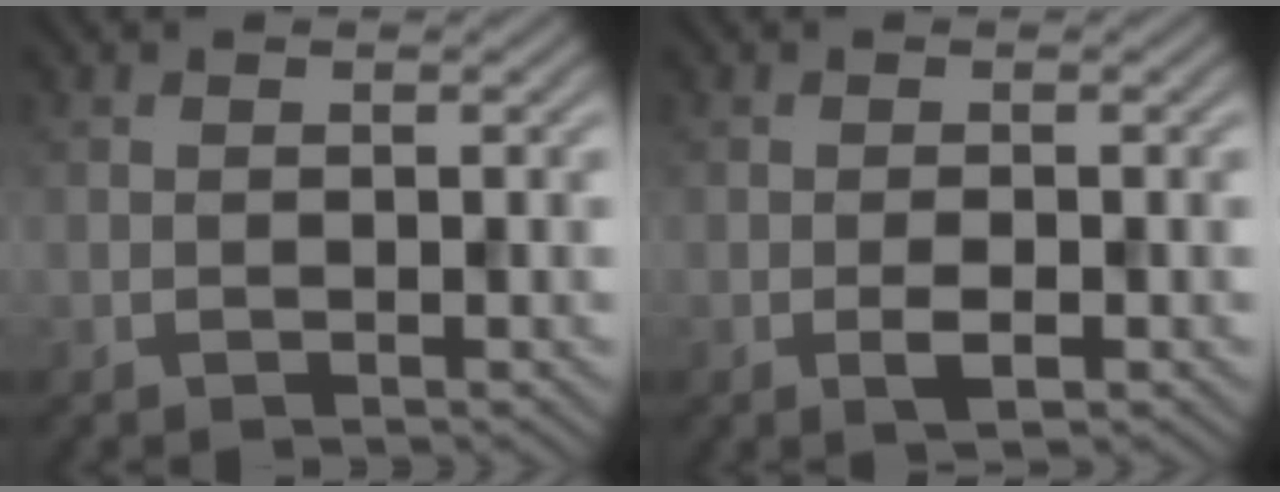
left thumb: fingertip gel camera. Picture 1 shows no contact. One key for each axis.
{"total": 1.8, "fx": -0.6, "fy": 0.6, "fz": 1.6, "tx": -0.030, "ty": -0.002, "tz": -0.011}